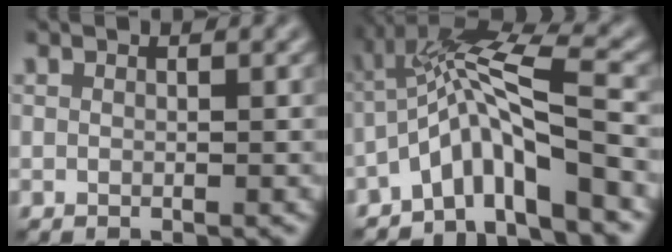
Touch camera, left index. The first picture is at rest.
{"total": 7.5, "force": [-3.2, 1.7, 6.6], "torque": [-0.116, 0.019, -0.067]}